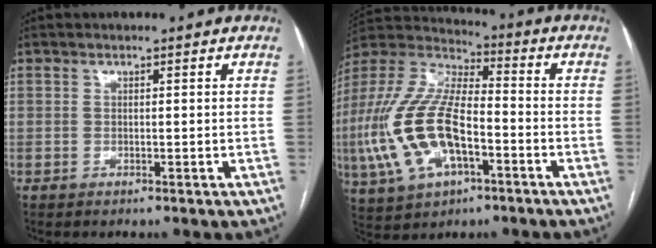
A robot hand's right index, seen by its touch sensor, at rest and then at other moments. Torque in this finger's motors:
{"motor_torque": [2.14, 0.00, 1.05, 0.18]}